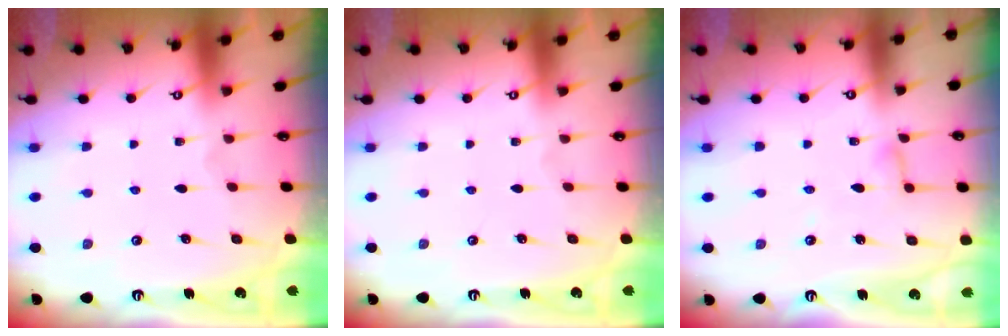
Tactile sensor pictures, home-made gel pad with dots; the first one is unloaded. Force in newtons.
{"total": 0.0}
{"total": 3.7, "press": 3.7, "slide": 0.3}